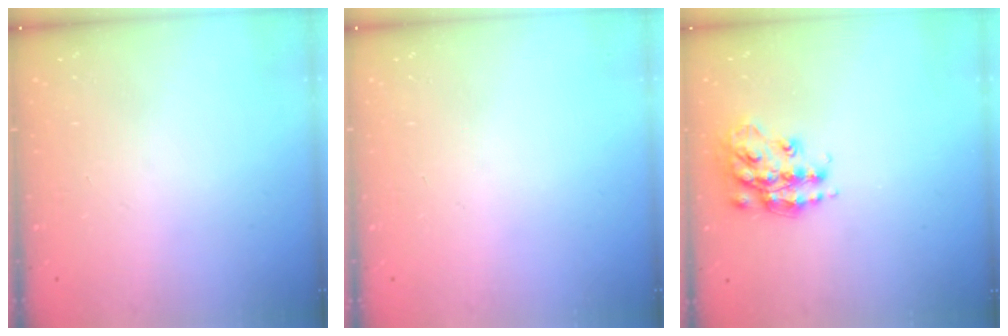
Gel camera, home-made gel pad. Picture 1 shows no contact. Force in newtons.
{"total": 0.0}
{"total": 14.9, "press": 14.8, "slide": 0.8}